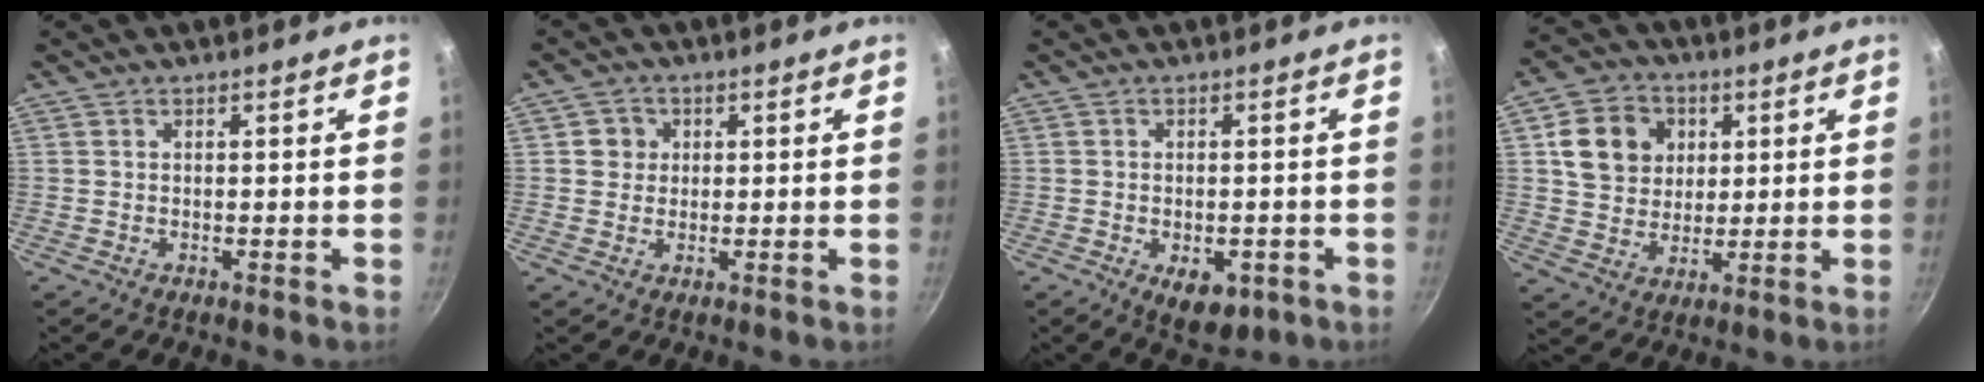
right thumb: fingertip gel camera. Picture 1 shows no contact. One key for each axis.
{"total": 3.4, "fx": 0.6, "fy": 3.2, "fz": 0.8, "tx": 0.009, "ty": 0.003, "tz": 0.006}
{"total": 6.5, "fx": -2.5, "fy": 3.7, "fz": 4.7, "tx": -0.058, "ty": 0.005, "tz": -0.023}
{"total": 12.1, "fx": 3.1, "fy": 10.4, "fz": 5.4, "tx": -0.066, "ty": -0.001, "tz": 0.055}